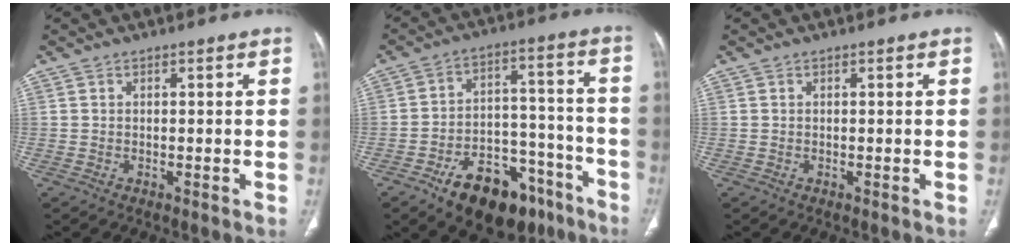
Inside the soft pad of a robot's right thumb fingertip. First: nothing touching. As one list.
[{"total": 18.9, "force": [-12.0, 10.2, 10.4], "torque": [-0.119, 0.089, -0.178]}, {"total": 0.0}]